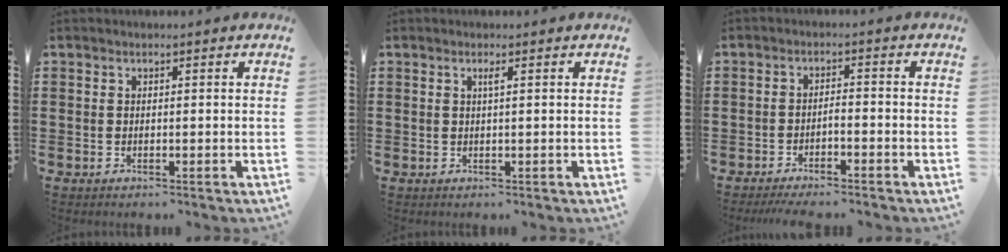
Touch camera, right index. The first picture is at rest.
{"total": 0.9, "force": [0.3, -0.1, 0.9], "torque": [-0.016, -0.003, 0.005]}
{"total": 2.2, "force": [-2.0, 0.0, 1.0], "torque": [-0.020, -0.001, -0.039]}